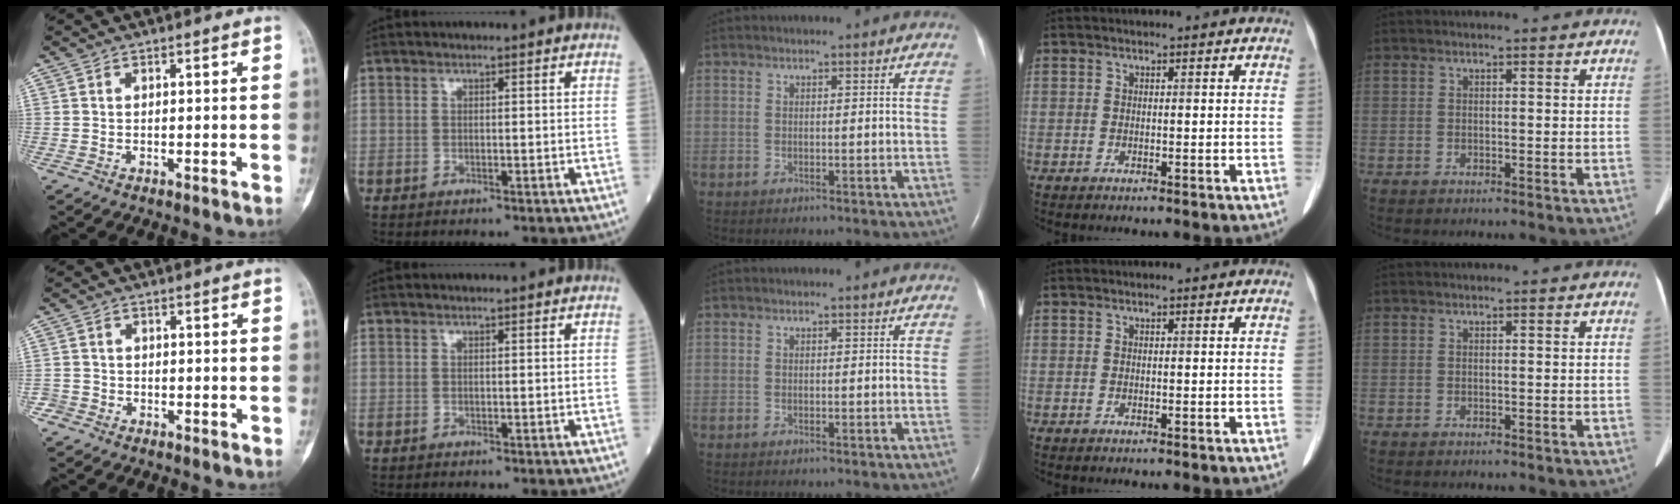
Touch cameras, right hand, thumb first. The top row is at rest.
{"thumb": {"total": 2.0, "force": [-1.3, 1.5, -0.3], "torque": [0.013, 0.007, -0.031]}}